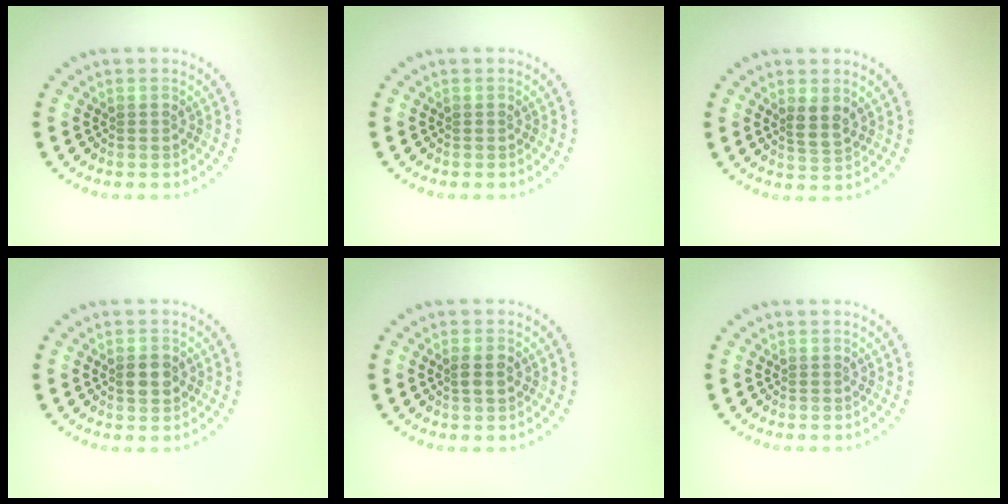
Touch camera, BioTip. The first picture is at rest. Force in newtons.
{"total": 0.0}
{"total": 2.0, "press": 1.8, "slide": 0.8}
{"total": 2.3, "press": 2.3, "slide": 0.0}
{"total": 1.6, "press": 1.6, "slide": 0.3}
{"total": 0.0}